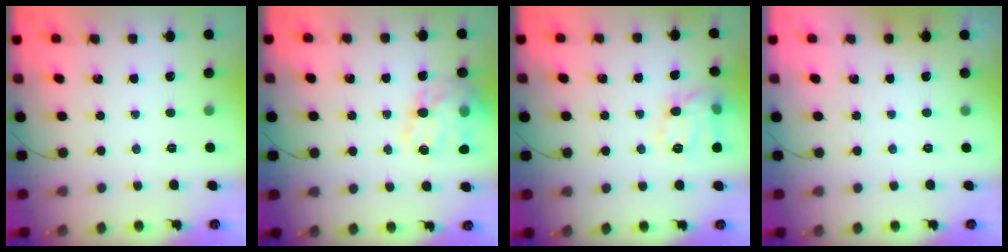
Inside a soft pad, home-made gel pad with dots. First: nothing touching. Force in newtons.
{"total": 17.1, "press": 16.8, "slide": 3.4}
{"total": 9.4, "press": 9.4, "slide": 0.4}
{"total": 1.8, "press": 1.8, "slide": 0.3}